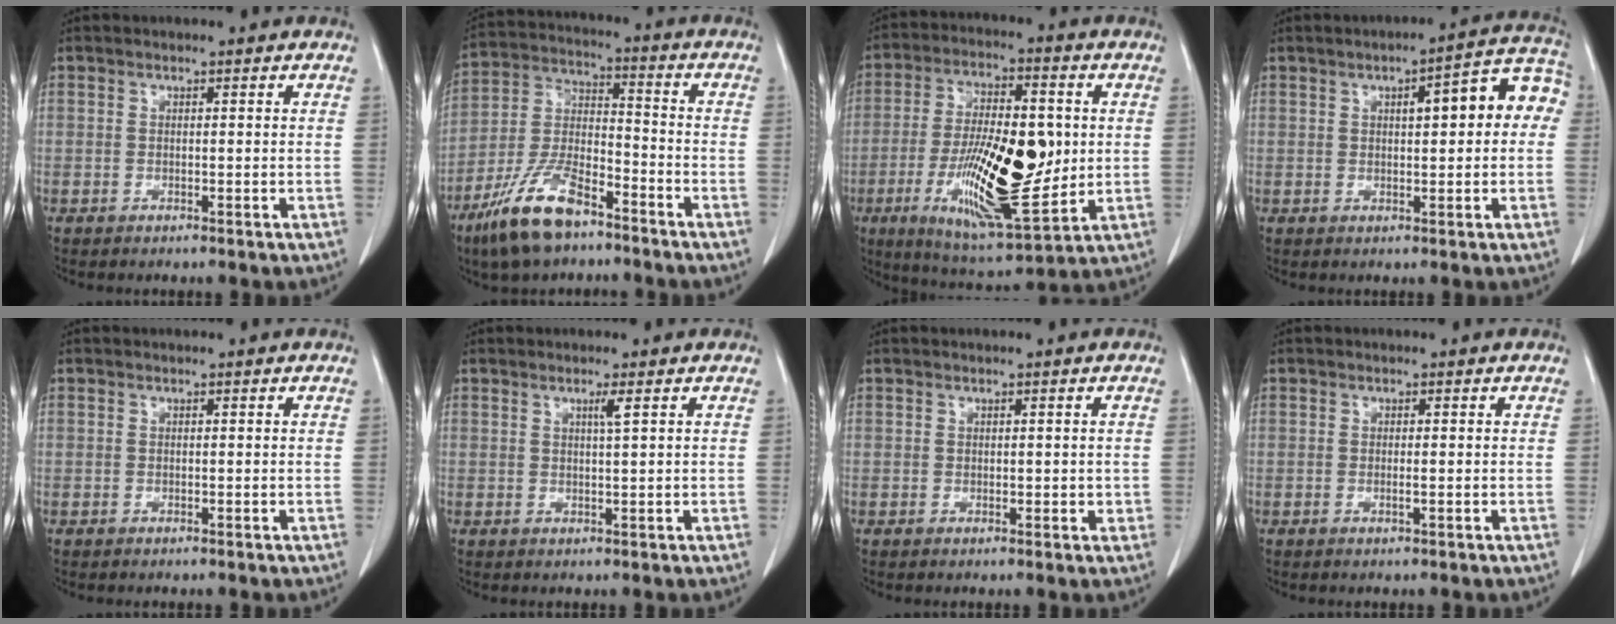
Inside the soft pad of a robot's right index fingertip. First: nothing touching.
{"total": 11.8, "force": [-8.4, 4.3, 7.0], "torque": [-0.151, 0.003, -0.162]}
{"total": 19.3, "force": [-1.8, 5.6, 18.4], "torque": [-0.337, -0.010, -0.023]}
{"total": 9.1, "force": [1.7, 2.5, 8.6], "torque": [-0.109, 0.038, 0.016]}
{"total": 0.0}
{"total": 1.4, "force": [0.6, -0.4, 1.2], "torque": [-0.025, -0.004, 0.012]}
{"total": 1.5, "force": [0.1, 0.8, 1.3], "torque": [-0.016, -0.003, 0.003]}
{"total": 0.7, "force": [-0.2, -0.1, 0.7], "torque": [-0.016, -0.003, -0.002]}